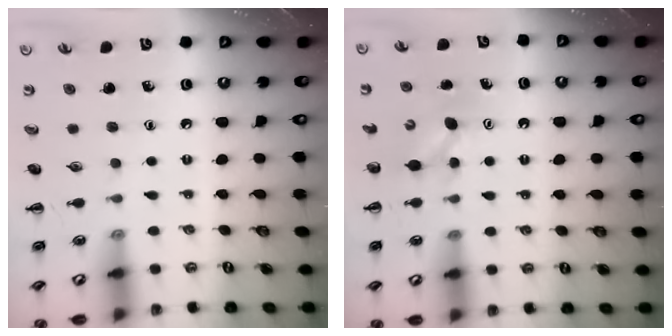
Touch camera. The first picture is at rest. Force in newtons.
{"total": 4.4, "press": 4.2, "slide": 1.2}